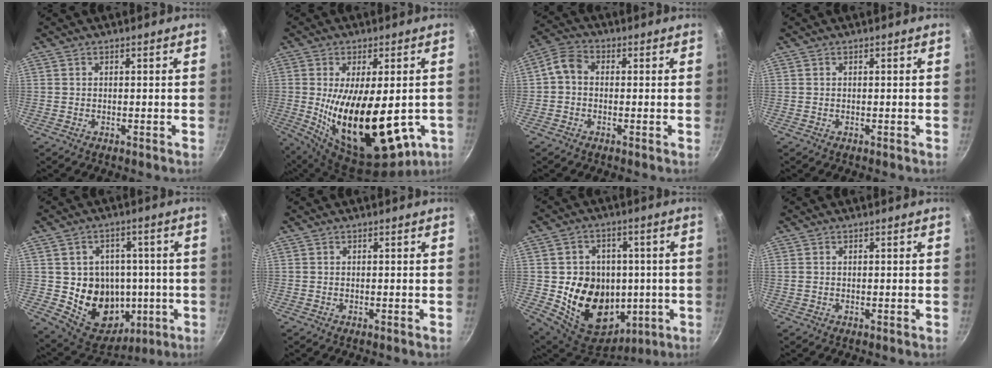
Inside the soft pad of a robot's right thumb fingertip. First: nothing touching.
{"total": 24.9, "force": [-5.2, 10.9, 21.8], "torque": [-0.333, -0.018, -0.056]}
{"total": 4.6, "force": [-0.4, 3.6, 2.8], "torque": [-0.057, 0.018, -0.025]}
{"total": 0.0}
{"total": 16.7, "force": [-1.6, 14.2, 8.5], "torque": [-0.088, 0.012, -0.005]}
{"total": 0.0}
{"total": 19.6, "force": [-1.8, 16.0, 11.2], "torque": [-0.153, 0.005, -0.008]}
{"total": 0.6, "force": [0.2, 0.5, 0.3], "torque": [-0.006, 0.001, 0.003]}